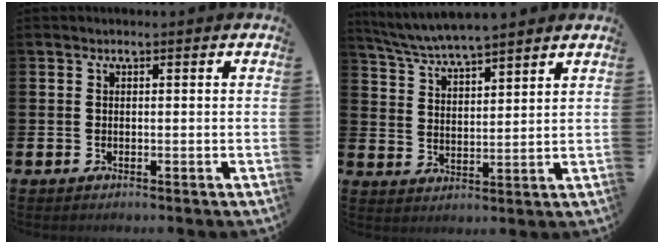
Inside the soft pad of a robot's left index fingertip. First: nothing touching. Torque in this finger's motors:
{"motor_torque": [0.97, -1.17, 0.58, 0.21]}